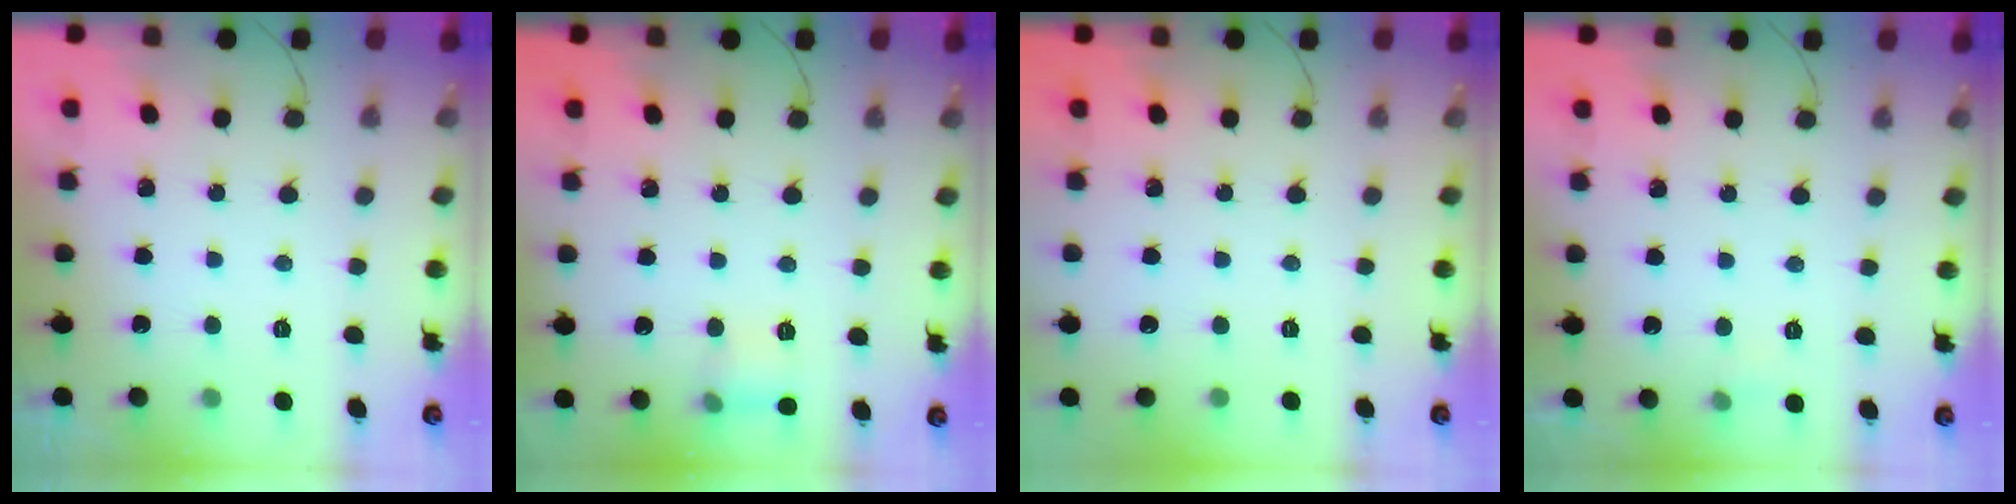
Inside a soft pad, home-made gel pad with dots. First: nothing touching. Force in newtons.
{"total": 6.9, "press": 6.7, "slide": 1.8}
{"total": 0.0}
{"total": 6.7, "press": 2.8, "slide": 6.1}